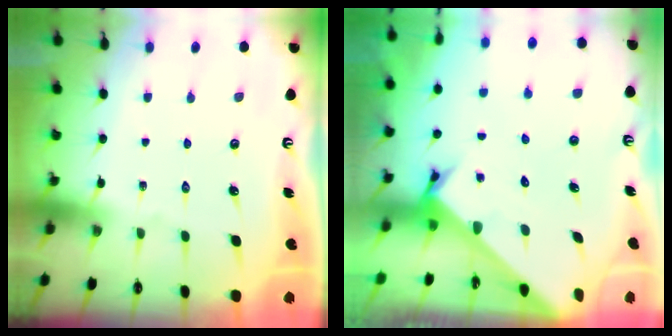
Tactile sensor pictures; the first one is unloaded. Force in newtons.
{"total": 2.6, "press": 2.6, "slide": 0.2}